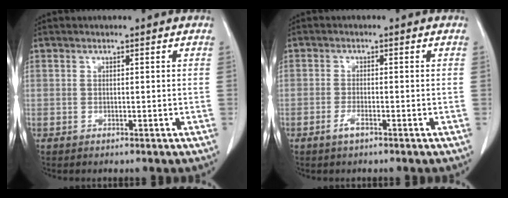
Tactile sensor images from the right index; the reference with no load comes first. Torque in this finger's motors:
{"motor_torque": [0.28, -0.21, 0.03, 0.01]}